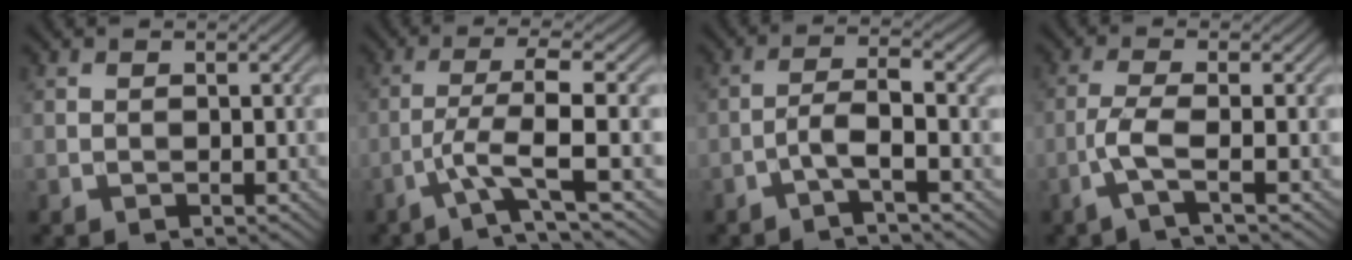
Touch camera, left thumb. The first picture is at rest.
{"total": 5.9, "force": [-2.0, 0.6, 5.5], "torque": [-0.102, 0.011, -0.052]}
{"total": 3.5, "force": [-1.6, 0.4, 3.1], "torque": [-0.061, 0.013, -0.044]}
{"total": 3.7, "force": [-1.6, 0.4, 3.3], "torque": [-0.068, 0.009, -0.050]}